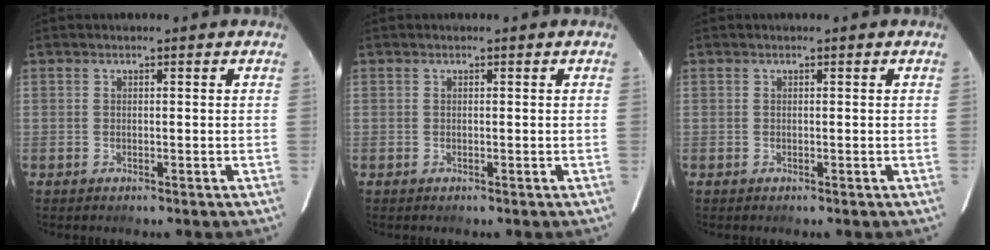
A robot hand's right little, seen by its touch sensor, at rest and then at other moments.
{"total": 0.0}
{"total": 0.0}